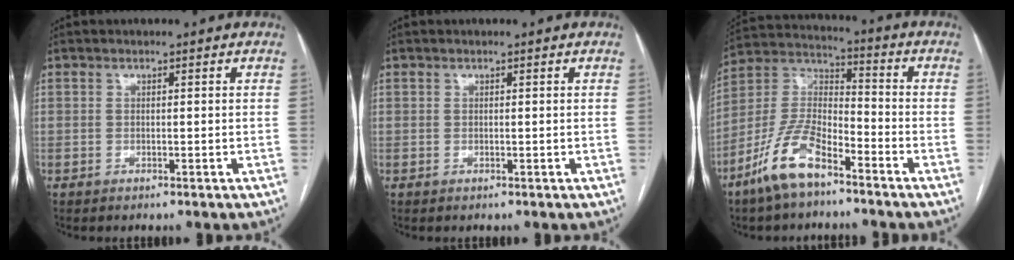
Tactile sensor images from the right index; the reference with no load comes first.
{"total": 0.0}
{"total": 11.9, "force": [-7.8, 3.9, 8.1], "torque": [-0.174, 0.003, -0.156]}